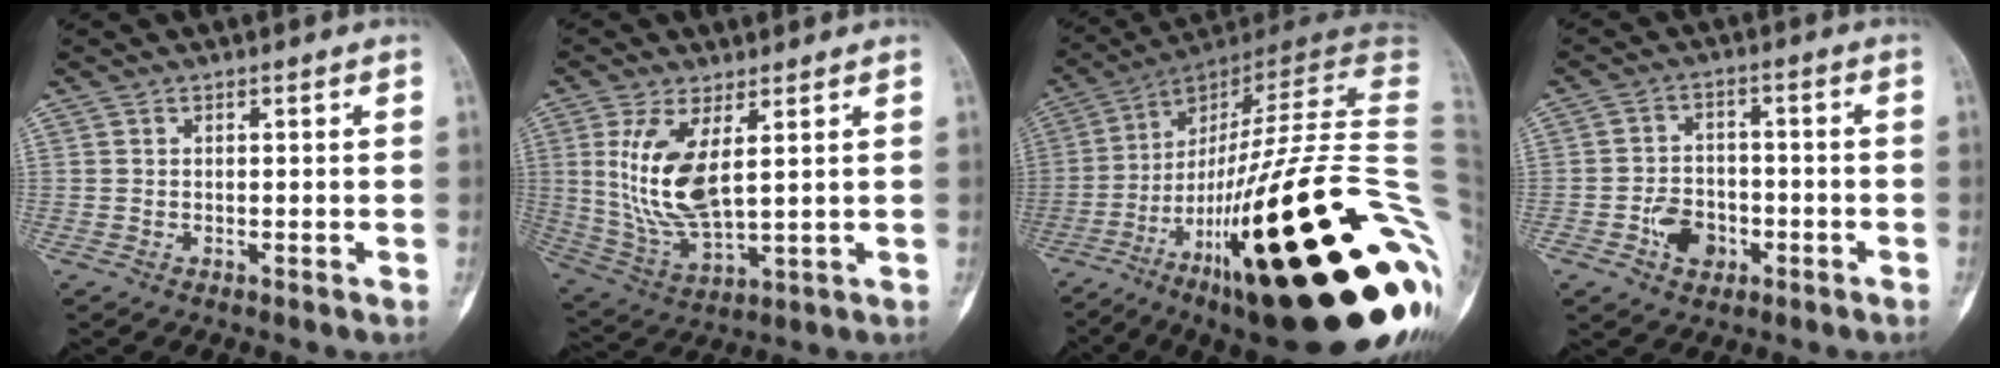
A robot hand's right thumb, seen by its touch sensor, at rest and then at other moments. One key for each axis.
{"total": 12.7, "fx": 3.1, "fy": 4.9, "fz": 11.3, "tx": -0.242, "ty": -0.023, "tz": 0.077}
{"total": 42.2, "fx": -11.6, "fy": 9.0, "fz": 39.6, "tx": -0.500, "ty": 0.049, "tz": -0.184}
{"total": 5.0, "fx": -2.2, "fy": 3.6, "fz": 2.8, "tx": -0.029, "ty": 0.019, "tz": -0.037}